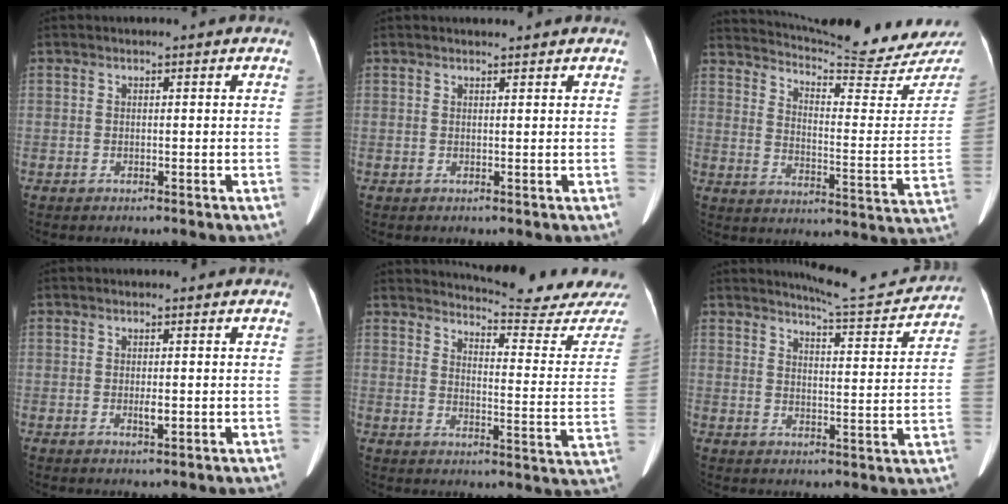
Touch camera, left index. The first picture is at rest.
{"total": 1.8, "force": [1.7, 0.0, 0.5], "torque": [-0.009, 0.010, 0.026]}
{"total": 24.3, "force": [23.4, 0.6, 6.4], "torque": [-0.108, -0.109, 0.297]}
{"total": 1.2, "force": [0.0, 0.3, 1.1], "torque": [-0.023, -0.003, 0.001]}
{"total": 18.4, "force": [17.9, -0.9, 4.0], "torque": [-0.063, -0.125, 0.209]}
{"total": 11.3, "force": [11.1, 0.6, 2.2], "torque": [-0.031, -0.020, 0.137]}